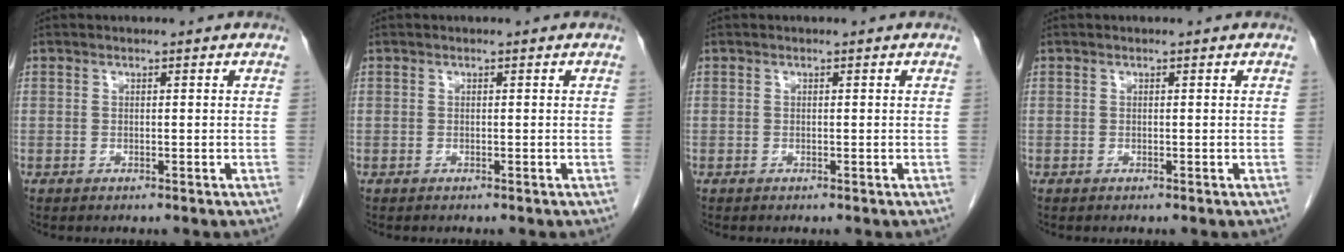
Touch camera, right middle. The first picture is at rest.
{"total": 0.0}
{"total": 0.0}
{"total": 0.0}